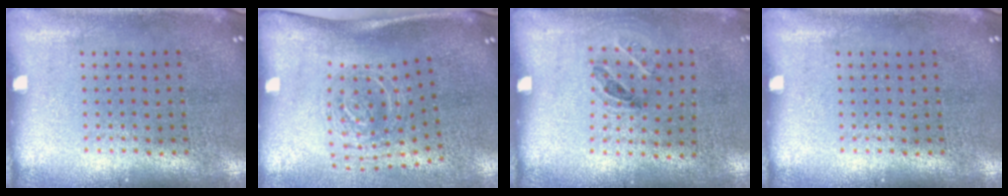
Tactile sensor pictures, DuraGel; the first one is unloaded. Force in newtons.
{"total": 1.9, "press": 1.4, "slide": 1.4}
{"total": 1.2, "press": 0.7, "slide": 0.9}
{"total": 0.0}